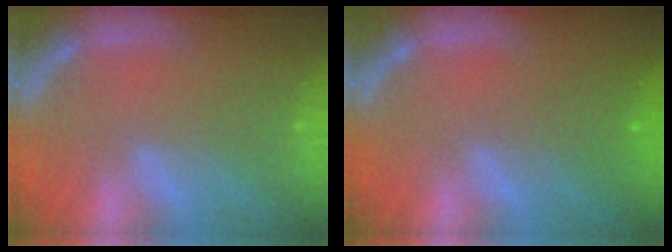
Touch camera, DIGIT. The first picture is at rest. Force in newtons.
{"total": 1.9}